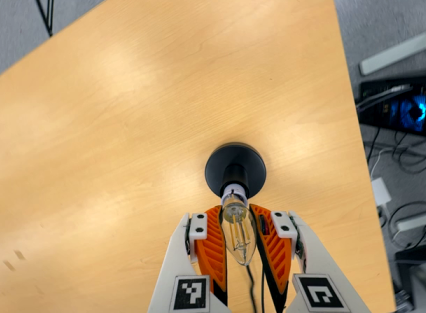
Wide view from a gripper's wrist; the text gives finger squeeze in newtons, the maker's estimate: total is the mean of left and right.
{"total": 22.2, "left": 21.7, "right": 22.7}